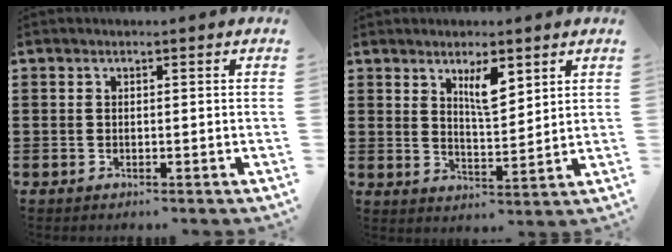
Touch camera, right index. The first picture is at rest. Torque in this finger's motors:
{"motor_torque": [0.13, 0.14, 0.40, 0.05]}